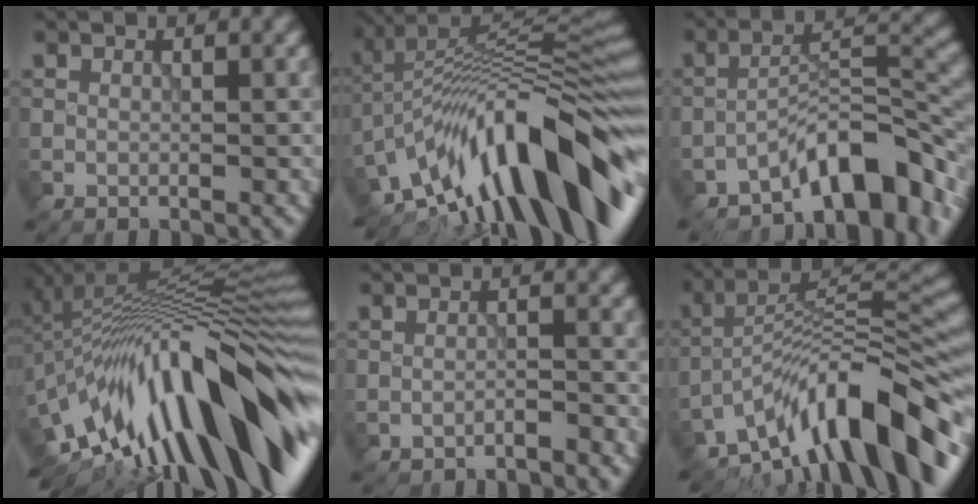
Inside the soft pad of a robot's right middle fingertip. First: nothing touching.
{"total": 15.8, "force": [-6.8, 5.6, 13.1], "torque": [-0.194, 0.036, -0.138]}
{"total": 8.6, "force": [-5.8, 3.0, 5.5], "torque": [-0.062, 0.009, -0.104]}
{"total": 17.2, "force": [-4.4, 5.6, 15.7], "torque": [-0.232, 0.038, -0.099]}
{"total": 1.5, "force": [-1.5, 0.2, 0.4], "torque": [-0.001, 0.006, -0.030]}
{"total": 13.1, "force": [-8.5, 3.9, 9.2], "torque": [-0.129, 0.034, -0.152]}